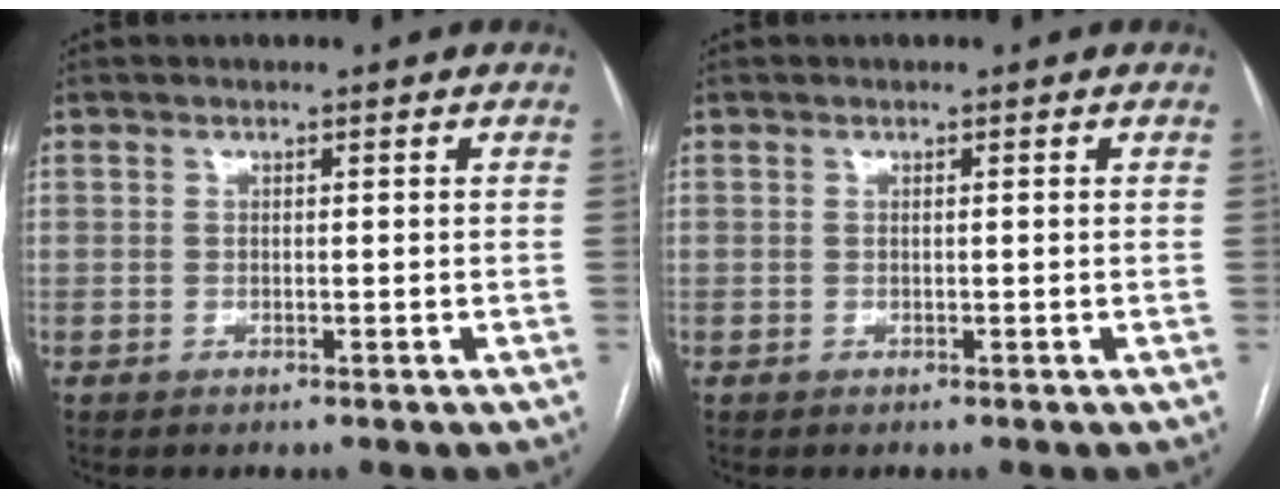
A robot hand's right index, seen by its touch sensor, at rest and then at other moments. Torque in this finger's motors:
{"motor_torque": [-0.03, 0.05, -0.02, 0.00]}